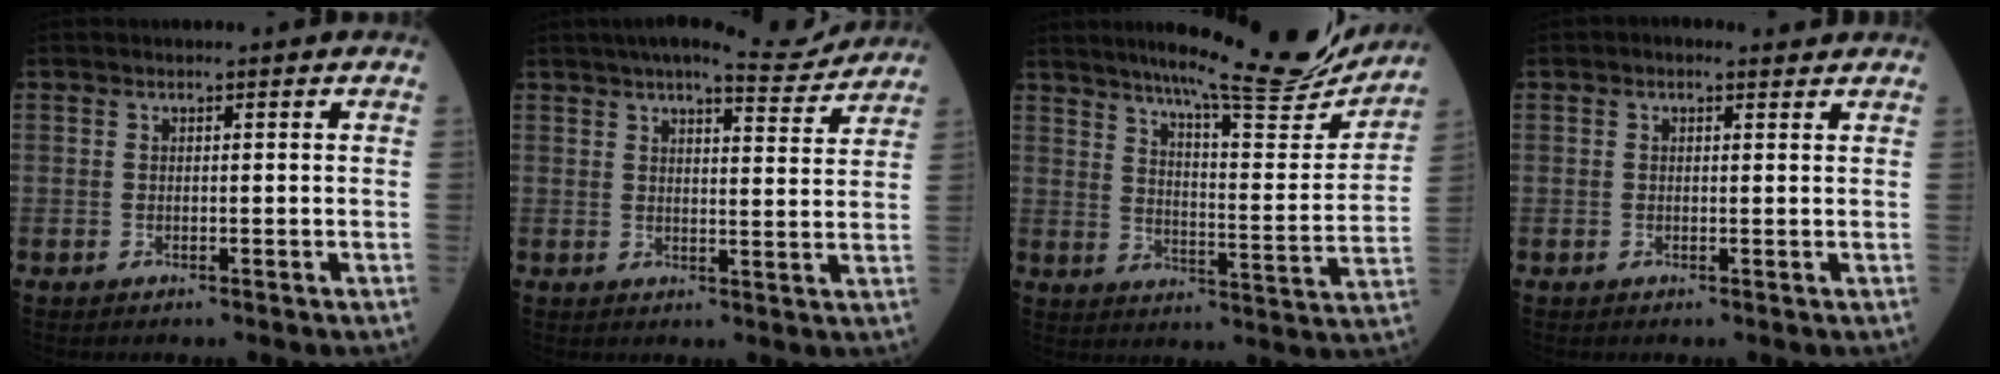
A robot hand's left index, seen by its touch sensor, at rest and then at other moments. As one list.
[{"total": 10.0, "force": [9.4, 0.8, 3.4], "torque": [-0.045, 0.002, 0.116]}, {"total": 19.6, "force": [17.5, 1.3, 8.7], "torque": [-0.128, -0.039, 0.232]}, {"total": 1.5, "force": [1.0, 0.8, 0.7], "torque": [-0.016, 0.014, 0.011]}]